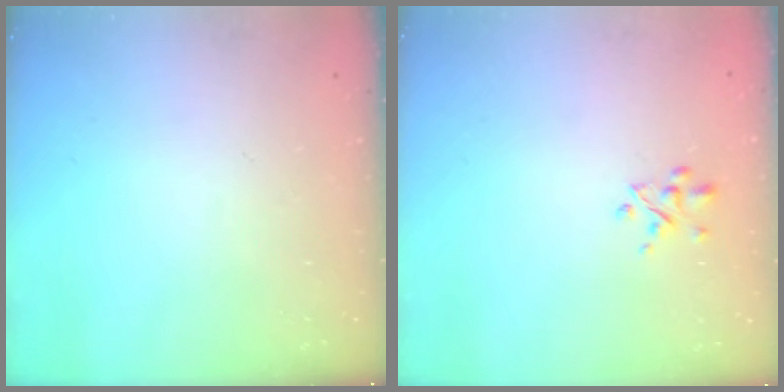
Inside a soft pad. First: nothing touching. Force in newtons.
{"total": 2.9, "press": 2.7, "slide": 0.9}